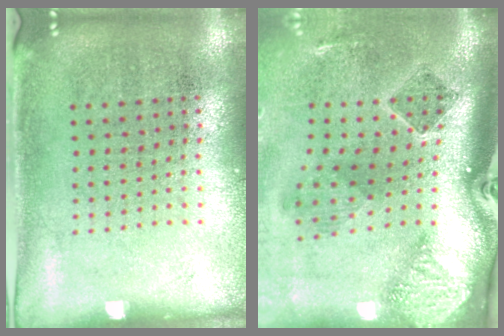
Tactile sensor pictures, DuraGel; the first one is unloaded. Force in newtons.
{"total": 2.9, "press": 1.9, "slide": 2.2}